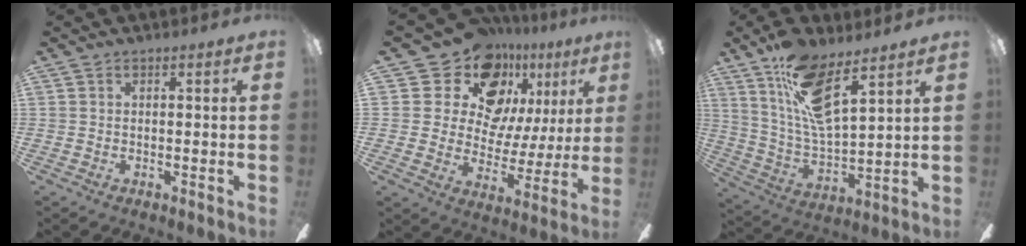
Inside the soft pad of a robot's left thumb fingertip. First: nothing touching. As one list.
[{"total": 18.9, "force": [10.6, 13.1, 8.6], "torque": [-0.145, -0.058, 0.202]}, {"total": 15.3, "force": [9.8, 4.8, 10.8], "torque": [-0.211, -0.039, 0.173]}]